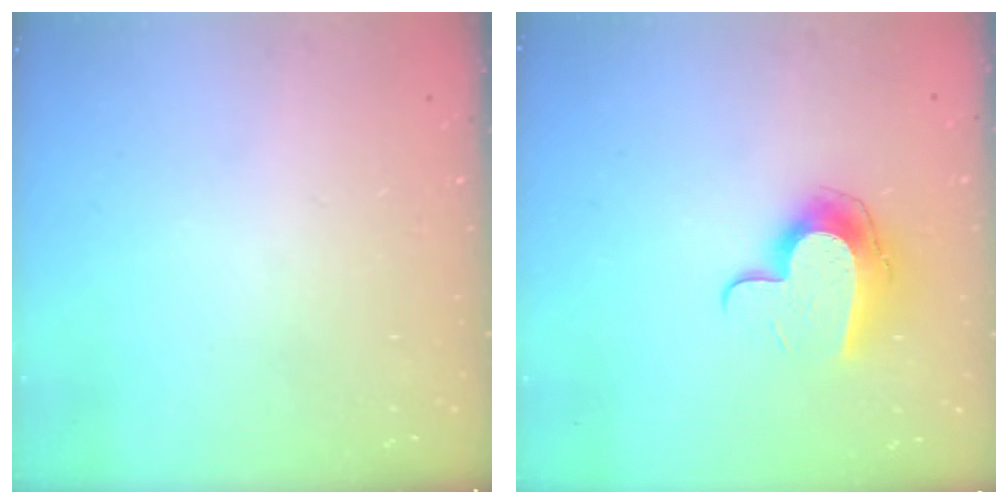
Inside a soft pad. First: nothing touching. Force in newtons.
{"total": 11.5, "press": 11.5, "slide": 0.4}